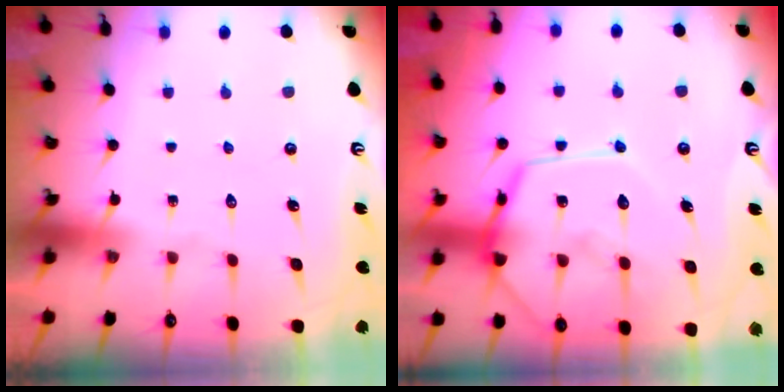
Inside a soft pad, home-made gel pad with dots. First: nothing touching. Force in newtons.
{"total": 15.6, "press": 15.6, "slide": 1.3}